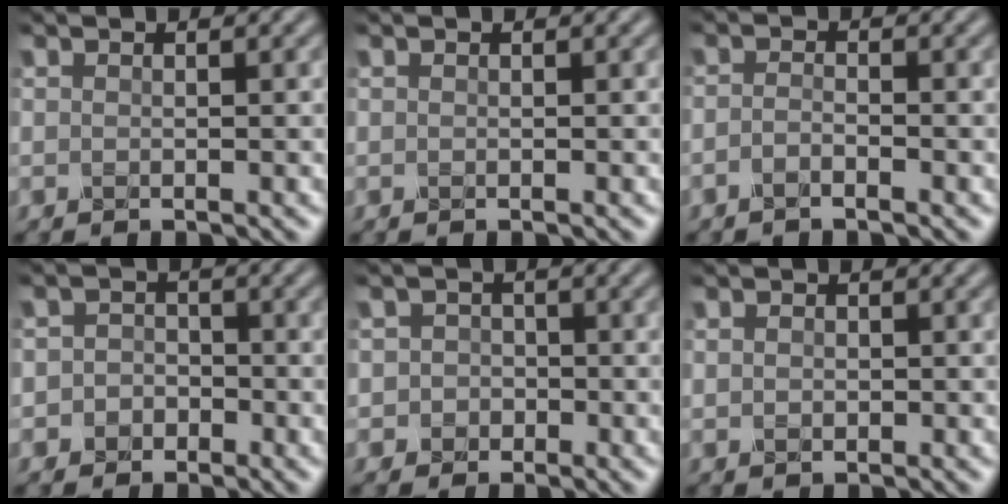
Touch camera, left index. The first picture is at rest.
{"total": 0.0}
{"total": 1.2, "force": [-0.8, 0.3, 0.8], "torque": [-0.019, 0.000, -0.020]}
{"total": 2.3, "force": [-0.7, 2.1, 0.5], "torque": [0.016, 0.002, -0.031]}
{"total": 2.3, "force": [-0.4, 2.2, 0.4], "torque": [0.017, 0.003, -0.020]}
{"total": 0.9, "force": [0.1, 0.7, 0.5], "torque": [-0.010, -0.001, 0.002]}